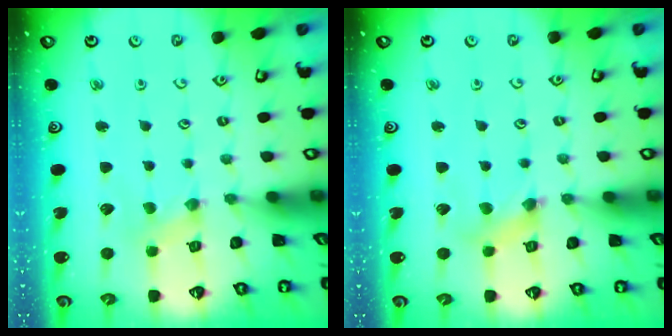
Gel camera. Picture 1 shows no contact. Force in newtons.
{"total": 2.4, "press": 2.4, "slide": 0.4}